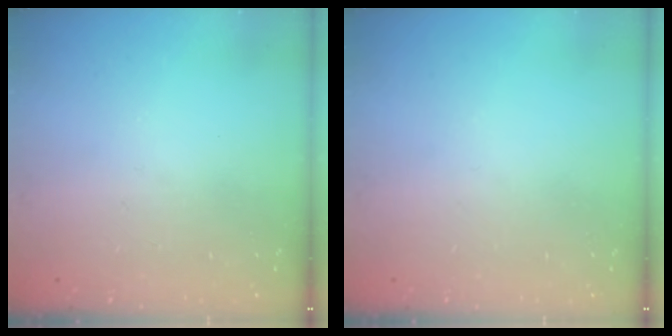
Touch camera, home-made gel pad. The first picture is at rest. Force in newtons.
{"total": 0.0}